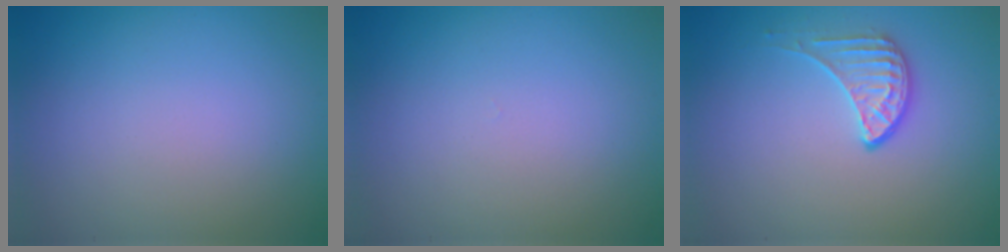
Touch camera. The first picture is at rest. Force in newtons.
{"total": 0.0}
{"total": 2.0, "press": 1.5, "slide": 1.3}